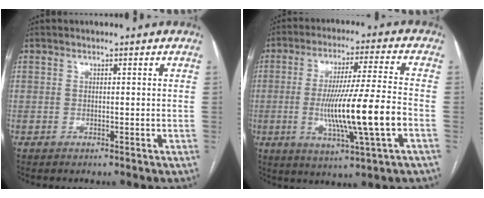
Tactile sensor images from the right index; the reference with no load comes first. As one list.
[{"total": 14.2, "force": [-3.0, -0.3, 13.8], "torque": [-0.256, -0.011, -0.053]}]